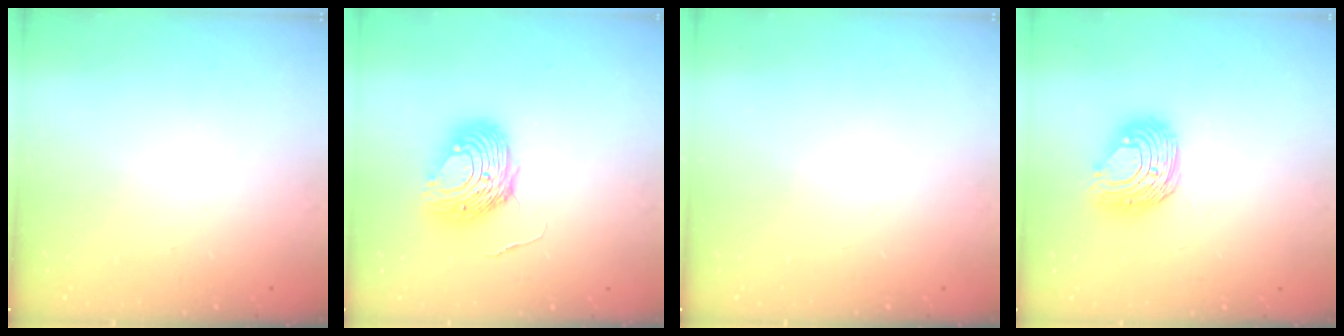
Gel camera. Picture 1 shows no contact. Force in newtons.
{"total": 9.7, "press": 9.6, "slide": 1.1}
{"total": 0.0}
{"total": 10.0, "press": 9.9, "slide": 1.2}